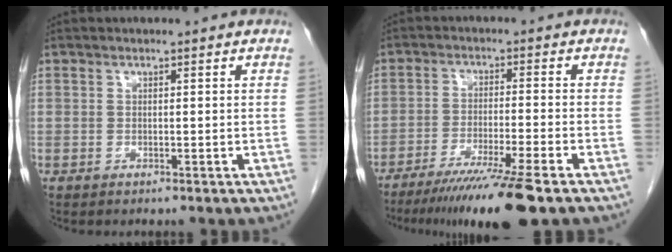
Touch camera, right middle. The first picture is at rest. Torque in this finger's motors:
{"motor_torque": [1.17, -0.97, 0.28, 0.14]}